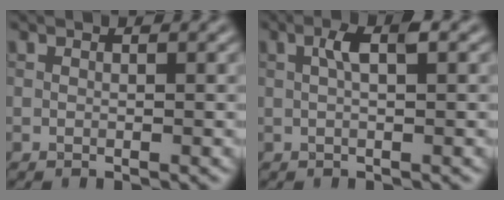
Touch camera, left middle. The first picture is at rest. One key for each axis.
{"total": 2.3, "fx": 0.5, "fy": 0.5, "fz": 2.1, "tx": -0.041, "ty": 0.010, "tz": 0.007}